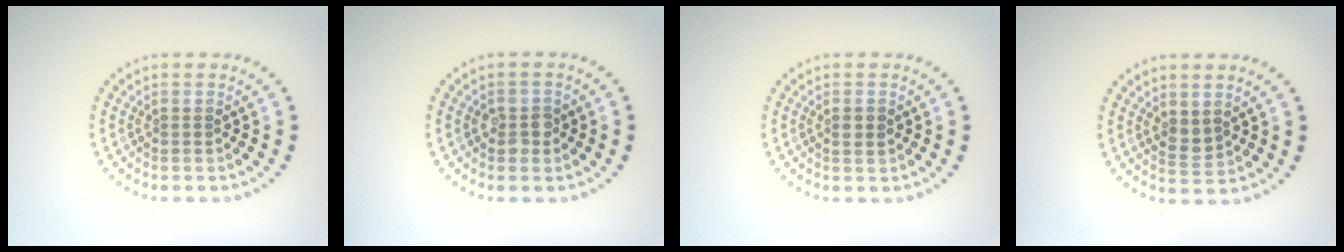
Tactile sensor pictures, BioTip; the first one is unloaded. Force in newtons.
{"total": 2.0, "press": 2.0, "slide": 0.3}
{"total": 1.2, "press": 1.1, "slide": 0.3}
{"total": 1.7, "press": 1.6, "slide": 0.6}